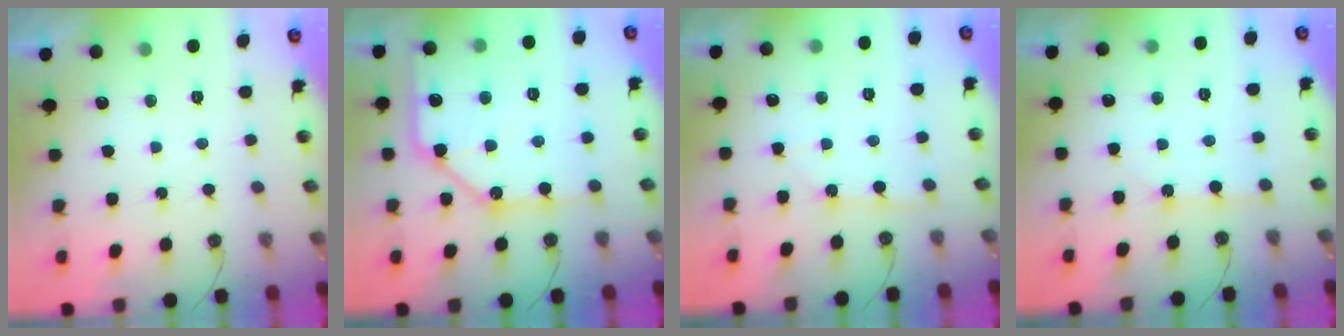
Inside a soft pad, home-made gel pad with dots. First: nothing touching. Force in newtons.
{"total": 16.0, "press": 15.9, "slide": 1.8}
{"total": 3.4, "press": 3.3, "slide": 0.4}
{"total": 2.4, "press": 2.4, "slide": 0.3}